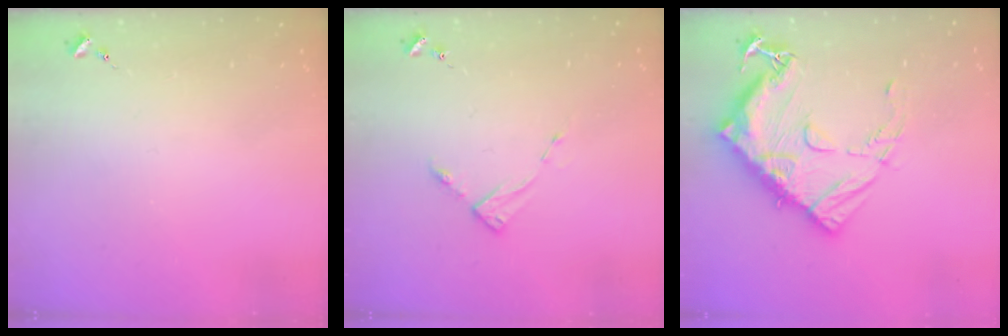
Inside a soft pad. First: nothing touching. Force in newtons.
{"total": 2.8, "press": 2.8, "slide": 0.4}
{"total": 19.9, "press": 19.8, "slide": 1.7}